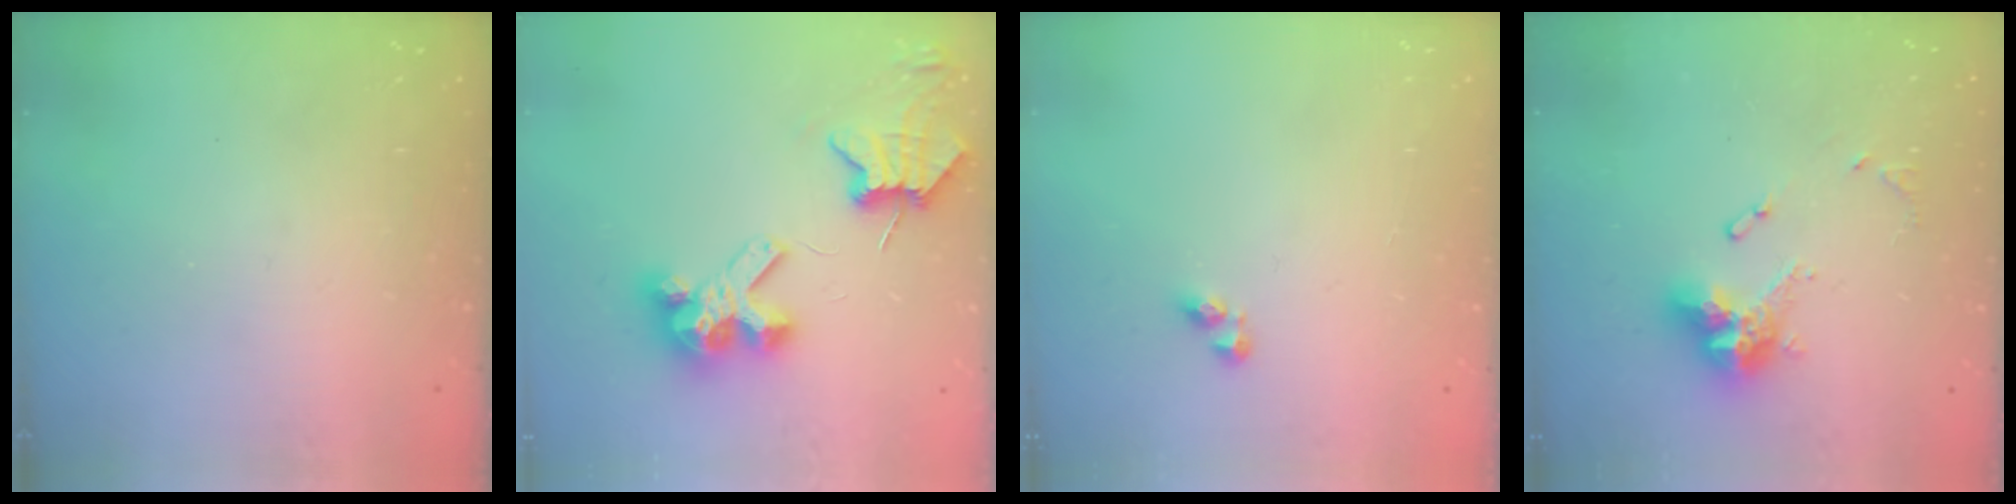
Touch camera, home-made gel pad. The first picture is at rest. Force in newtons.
{"total": 8.8, "press": 8.7, "slide": 0.9}
{"total": 3.0, "press": 3.0, "slide": 0.4}
{"total": 11.5, "press": 11.4, "slide": 1.0}